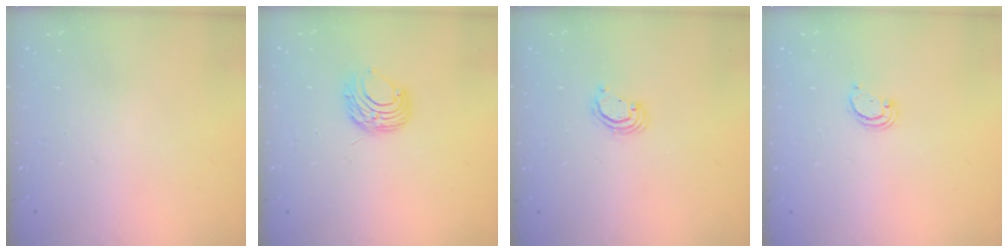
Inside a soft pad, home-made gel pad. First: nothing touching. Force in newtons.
{"total": 7.4, "press": 7.4, "slide": 0.7}
{"total": 2.2, "press": 2.2, "slide": 0.1}
{"total": 2.2, "press": 2.2, "slide": 0.2}